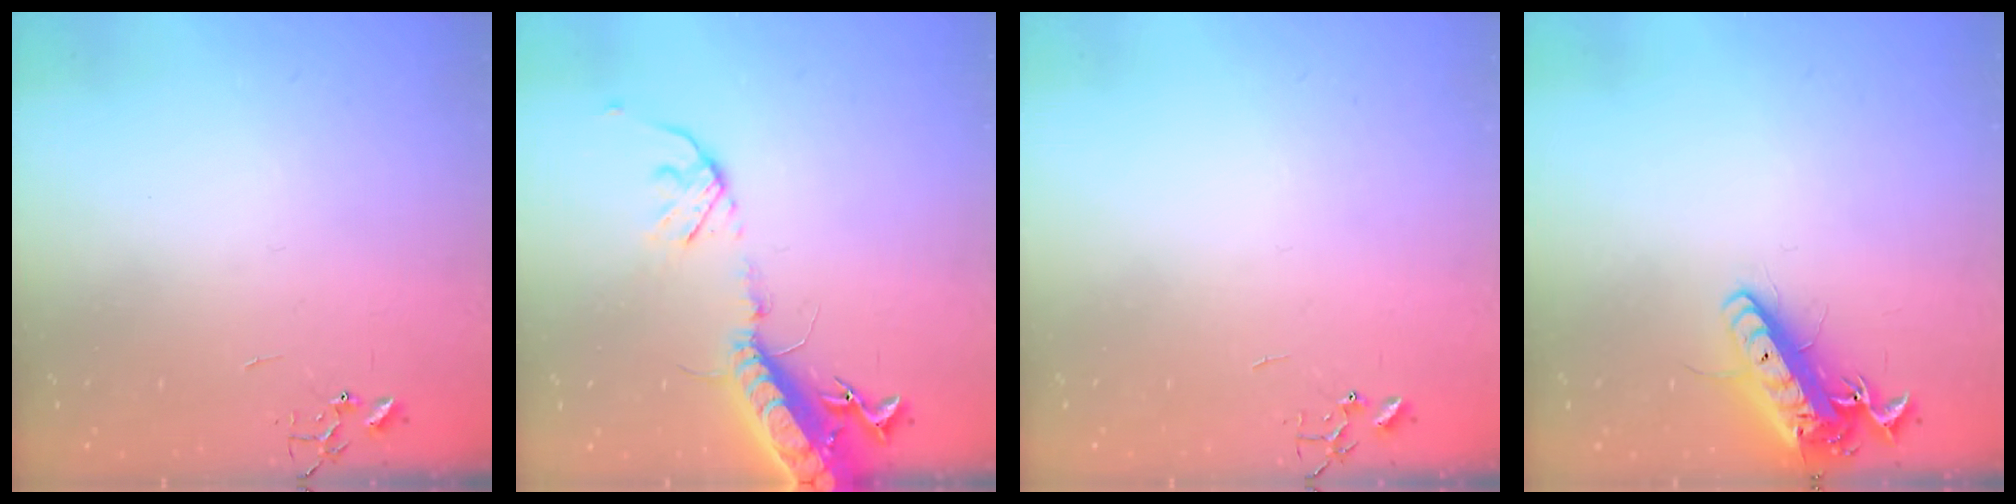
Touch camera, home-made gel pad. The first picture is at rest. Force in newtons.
{"total": 17.1, "press": 16.6, "slide": 4.0}
{"total": 0.0}
{"total": 16.0, "press": 15.7, "slide": 3.1}